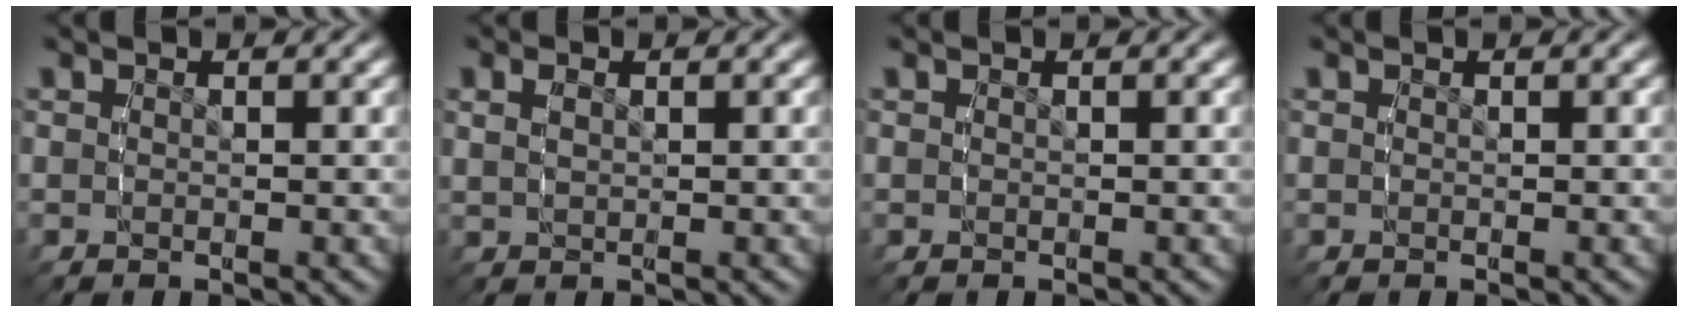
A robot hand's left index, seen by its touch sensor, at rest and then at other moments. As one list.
[{"total": 1.3, "force": [0.6, 0.6, 1.0], "torque": [-0.021, -0.001, 0.017]}, {"total": 0.0}, {"total": 0.0}]